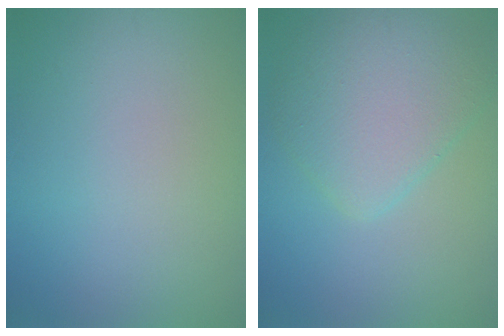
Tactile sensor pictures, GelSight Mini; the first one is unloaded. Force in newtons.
{"total": 5.2, "press": 5.2, "slide": 0.3}